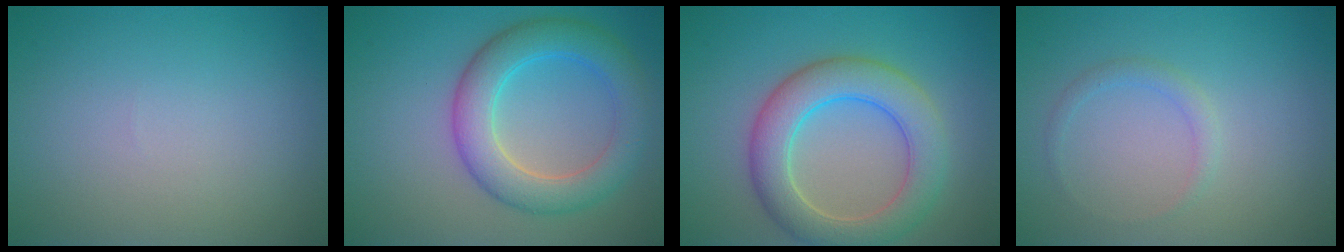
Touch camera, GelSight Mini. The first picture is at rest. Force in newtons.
{"total": 5.9, "press": 5.9, "slide": 0.4}
{"total": 6.4, "press": 6.4, "slide": 0.3}
{"total": 1.1, "press": 1.1, "slide": 0.1}